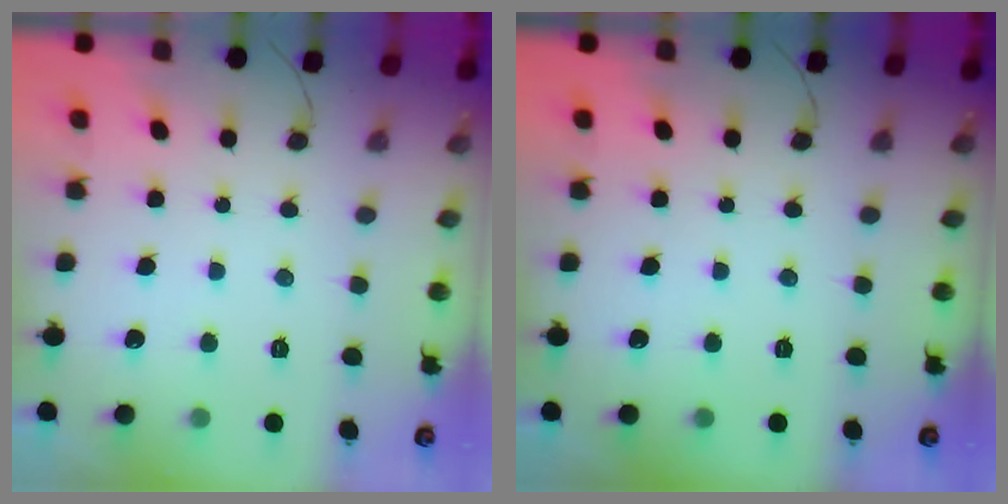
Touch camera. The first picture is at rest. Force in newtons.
{"total": 0.0}